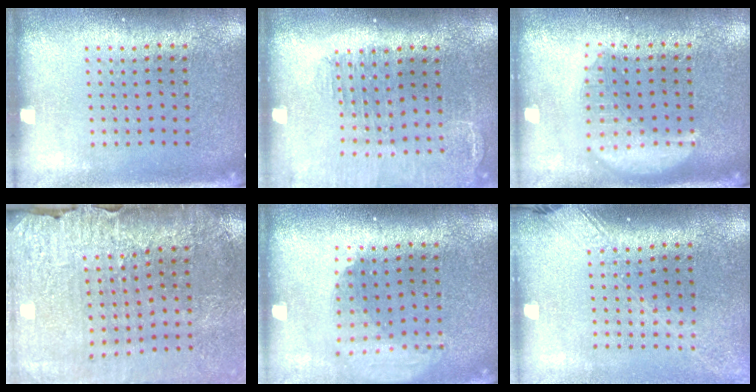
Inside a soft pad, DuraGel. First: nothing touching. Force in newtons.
{"total": 1.4, "press": 1.4, "slide": 0.1}
{"total": 2.9, "press": 2.9, "slide": 0.3}
{"total": 3.5, "press": 3.4, "slide": 0.8}
{"total": 1.9, "press": 1.5, "slide": 1.1}
{"total": 2.0, "press": 1.5, "slide": 1.3}